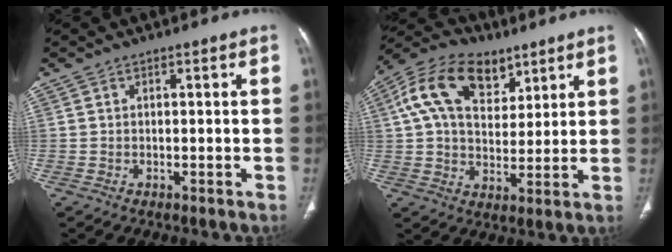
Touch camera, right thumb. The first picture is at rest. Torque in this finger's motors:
{"motor_torque": [0.21, 0.36, 0.57, -0.45, 0.22]}